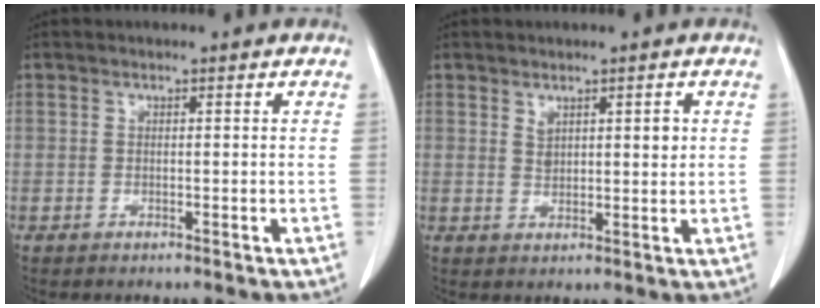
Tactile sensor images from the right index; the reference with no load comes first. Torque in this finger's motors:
{"motor_torque": [0.07, -0.01, -0.05, 0.00]}